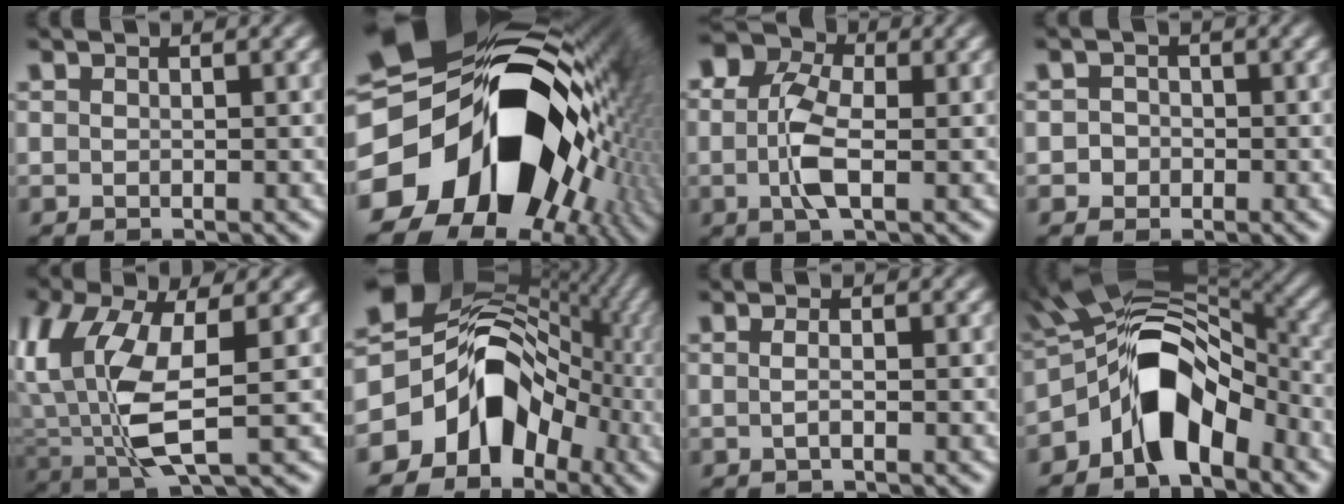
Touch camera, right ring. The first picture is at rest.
{"total": 32.5, "force": [-2.2, 22.0, 23.8], "torque": [-0.375, -0.047, -0.032]}
{"total": 5.6, "force": [0.3, 3.8, 4.1], "torque": [-0.085, -0.011, -0.002]}
{"total": 1.8, "force": [-0.8, 1.6, 0.0], "torque": [-0.002, -0.013, -0.014]}
{"total": 9.2, "force": [1.0, 4.8, 7.8], "torque": [-0.178, -0.026, 0.036]}
{"total": 19.1, "force": [0.4, 14.7, 12.1], "torque": [-0.212, -0.024, -0.001]}
{"total": 1.2, "force": [-0.6, -0.4, 1.0], "torque": [-0.022, -0.009, -0.008]}
{"total": 12.6, "force": [-0.7, 7.8, 9.9], "torque": [-0.159, -0.011, -0.012]}